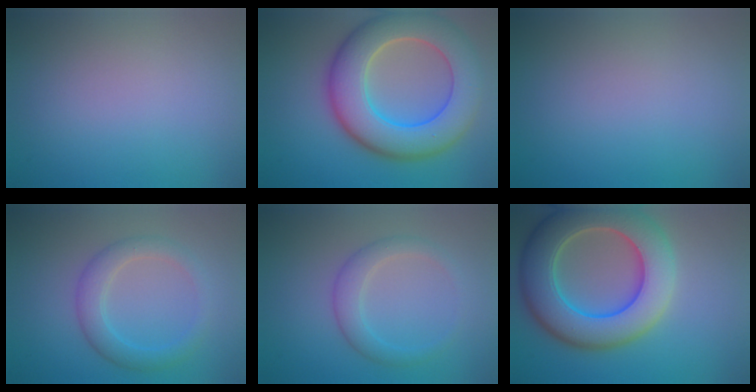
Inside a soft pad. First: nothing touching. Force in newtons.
{"total": 11.0, "press": 11.0, "slide": 0.9}
{"total": 0.0}
{"total": 3.4, "press": 3.3, "slide": 0.4}
{"total": 2.7, "press": 2.7, "slide": 0.1}
{"total": 11.3, "press": 11.3, "slide": 0.8}